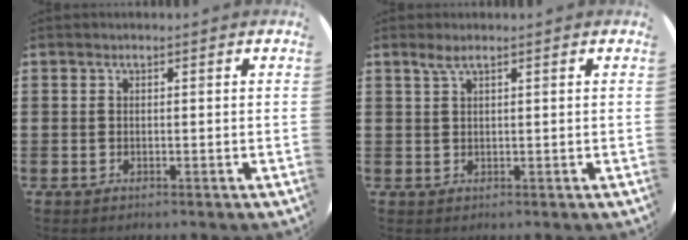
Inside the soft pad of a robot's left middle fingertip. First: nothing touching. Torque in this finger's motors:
{"motor_torque": [0.35, 0.31, 0.12, 0.00]}